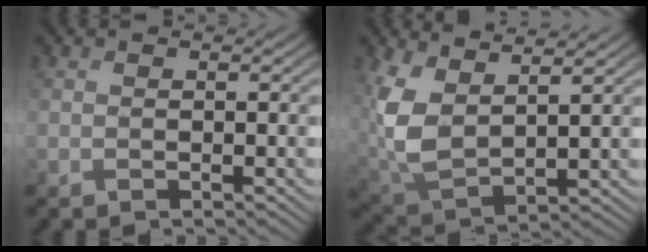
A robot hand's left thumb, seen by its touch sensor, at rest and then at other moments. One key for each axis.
{"total": 8.8, "fx": 4.5, "fy": 4.0, "fz": 6.5, "tx": -0.185, "ty": -0.001, "tz": 0.093}